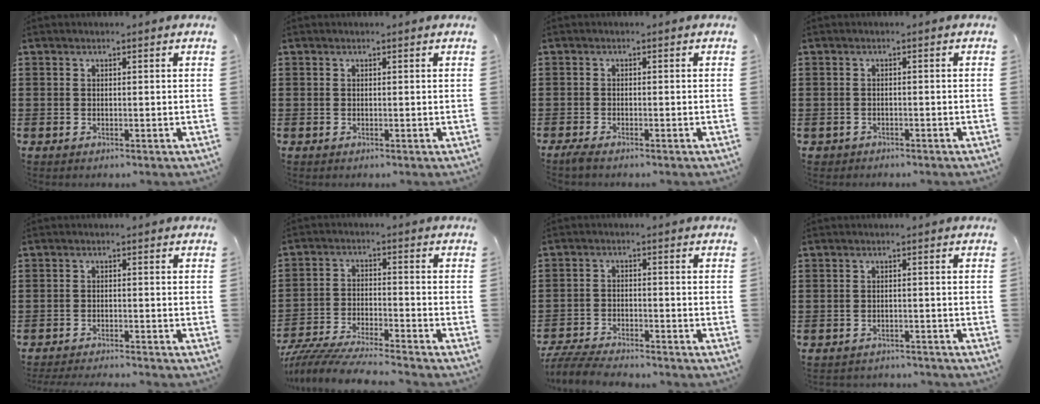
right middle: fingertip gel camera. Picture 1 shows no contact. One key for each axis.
{"total": 0.0}
{"total": 1.2, "fx": -0.9, "fy": 0.1, "fz": 0.7, "tx": -0.020, "ty": -0.006, "tz": -0.020}
{"total": 0.9, "fx": -0.8, "fy": 0.4, "fz": 0.0, "tx": -0.002, "ty": 0.002, "tz": -0.018}
{"total": 2.1, "fx": -2.1, "fy": -0.1, "fz": 0.2, "tx": -0.005, "ty": 0.001, "tz": -0.043}
{"total": 6.7, "fx": -6.4, "fy": 0.0, "fz": 1.7, "tx": -0.043, "ty": -0.007, "tz": -0.129}
{"total": 5.1, "fx": -5.0, "fy": 0.5, "fz": 1.2, "tx": -0.036, "ty": -0.004, "tz": -0.104}
{"total": 1.5, "fx": -1.5, "fy": 0.2, "fz": -0.1, "tx": -0.004, "ty": 0.001, "tz": -0.033}